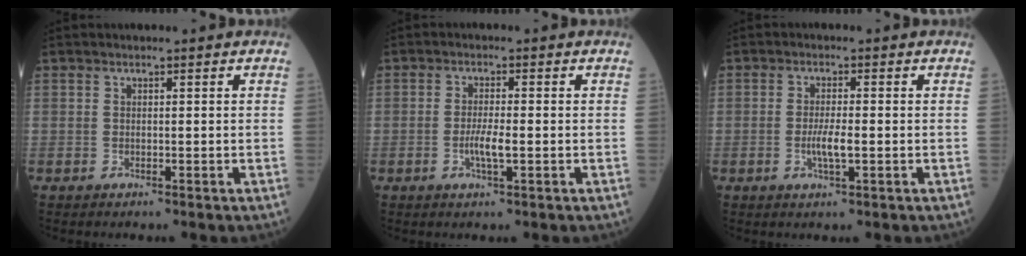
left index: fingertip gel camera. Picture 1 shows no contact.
{"total": 3.0, "force": [-0.9, 0.3, 2.9], "torque": [-0.053, -0.004, -0.016]}
{"total": 3.1, "force": [-0.8, 0.4, 3.0], "torque": [-0.055, -0.005, -0.014]}